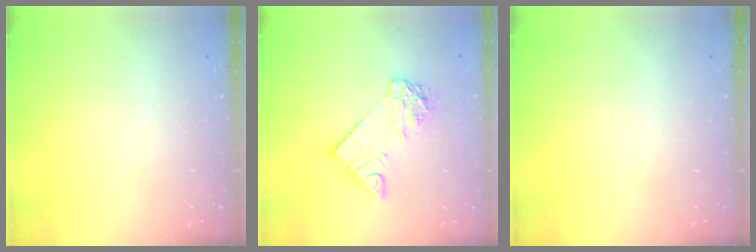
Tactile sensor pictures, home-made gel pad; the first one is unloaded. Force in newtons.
{"total": 9.9, "press": 9.9, "slide": 1.0}
{"total": 0.0}